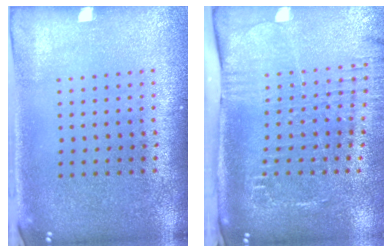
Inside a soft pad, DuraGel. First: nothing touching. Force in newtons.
{"total": 2.6, "press": 2.1, "slide": 1.6}